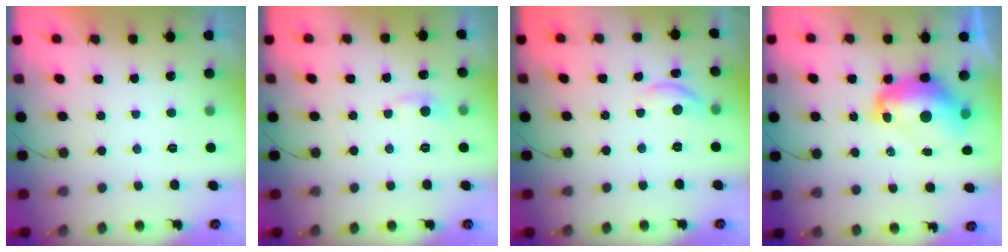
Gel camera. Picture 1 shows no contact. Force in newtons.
{"total": 4.9, "press": 4.9, "slide": 0.7}
{"total": 7.0, "press": 7.0, "slide": 0.6}
{"total": 11.8, "press": 11.7, "slide": 1.1}